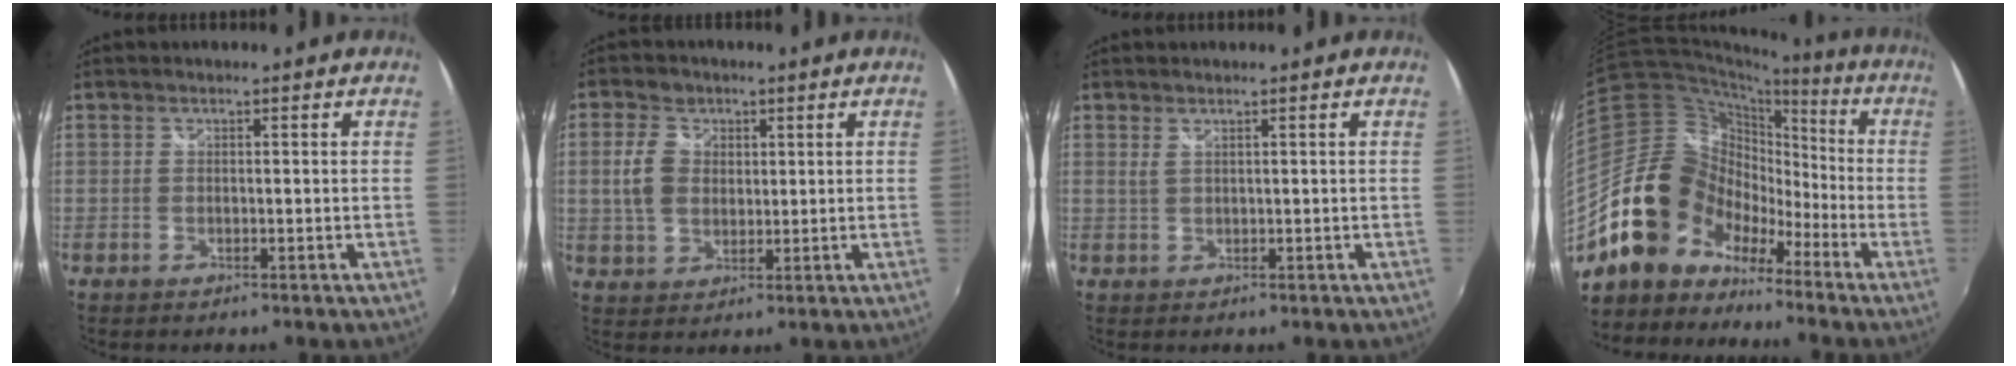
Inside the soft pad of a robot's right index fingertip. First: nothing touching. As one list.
[{"total": 6.4, "force": [1.2, 5.0, 3.9], "torque": [-0.079, 0.015, 0.025]}, {"total": 0.7, "force": [0.5, -0.1, 0.5], "torque": [-0.011, 0.002, 0.010]}, {"total": 17.6, "force": [-11.9, 11.6, 5.8], "torque": [-0.128, 0.030, -0.229]}]